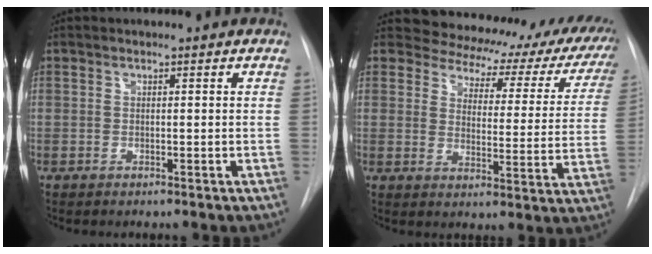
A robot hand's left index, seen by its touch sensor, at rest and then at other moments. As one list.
[{"total": 19.1, "force": [16.2, 8.2, 5.8], "torque": [-0.050, -0.021, 0.162]}]